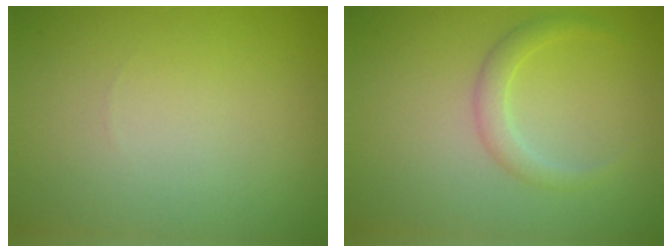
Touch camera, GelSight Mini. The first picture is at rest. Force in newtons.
{"total": 1.7, "press": 1.7, "slide": 0.1}